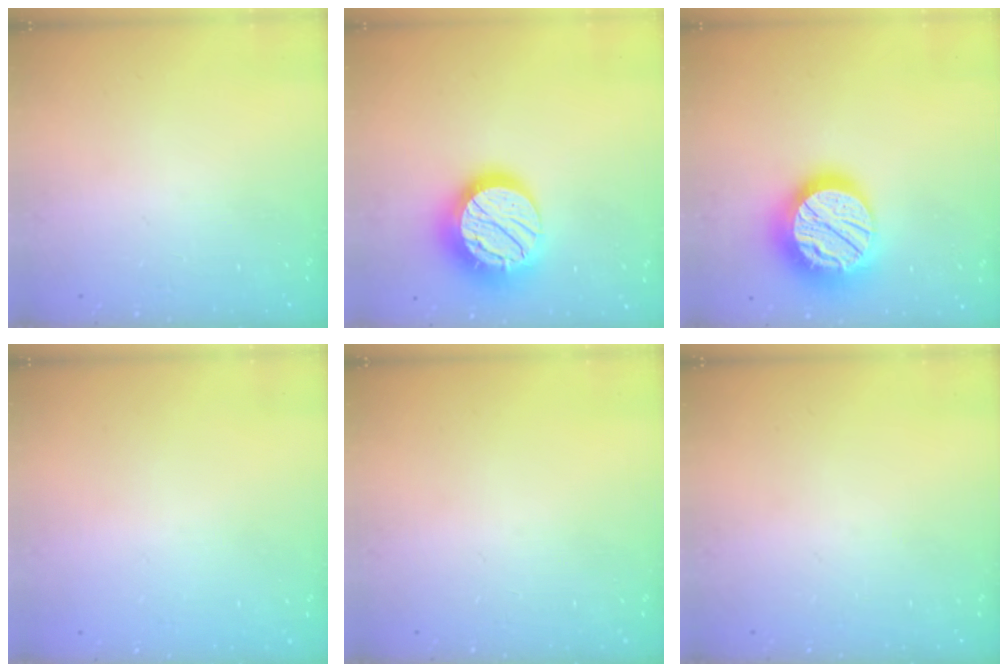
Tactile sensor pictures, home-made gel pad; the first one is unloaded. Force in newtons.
{"total": 20.3, "press": 20.3, "slide": 1.5}
{"total": 23.9, "press": 23.8, "slide": 1.9}
{"total": 0.5, "press": 0.5, "slide": 0.1}
{"total": 0.0}
{"total": 0.0}